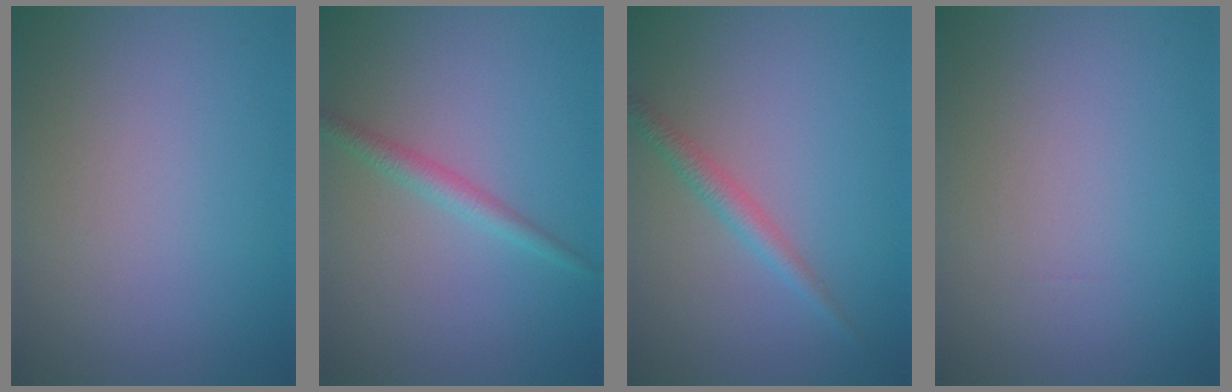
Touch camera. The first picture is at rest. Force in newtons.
{"total": 1.8, "press": 1.8, "slide": 0.1}
{"total": 1.9, "press": 1.9, "slide": 0.1}
{"total": 0.0}